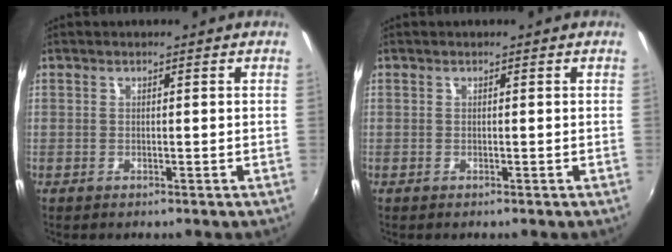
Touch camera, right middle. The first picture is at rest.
{"total": 0.0}